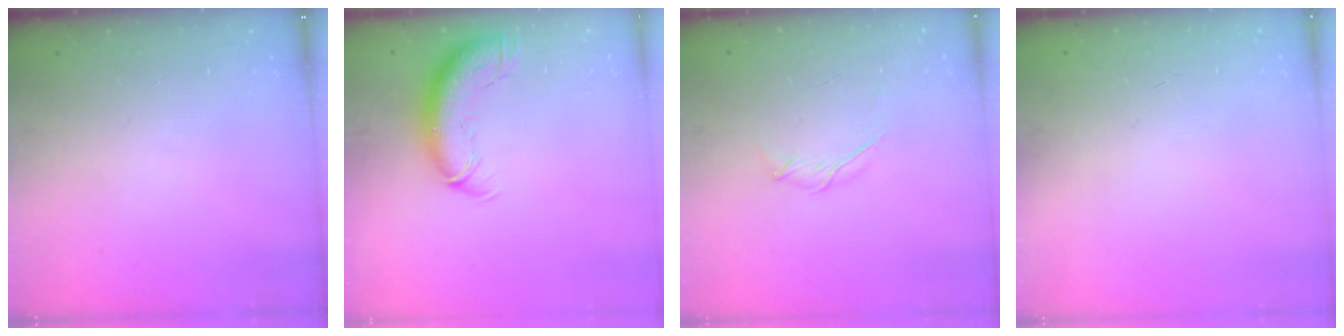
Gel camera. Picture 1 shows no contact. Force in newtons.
{"total": 12.1, "press": 11.7, "slide": 3.1}
{"total": 3.8, "press": 3.7, "slide": 0.9}
{"total": 0.0}